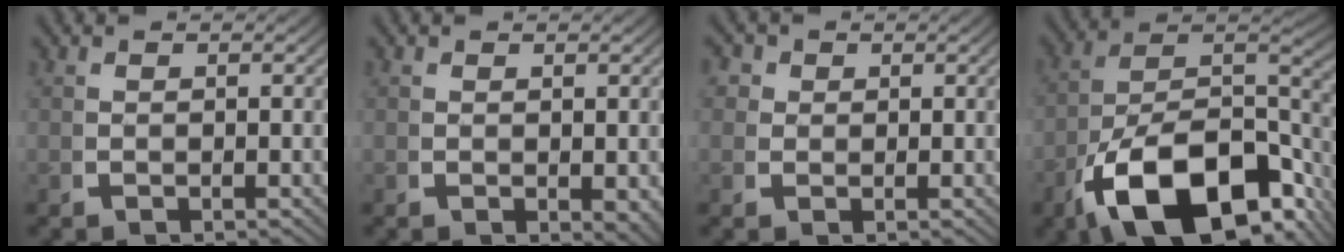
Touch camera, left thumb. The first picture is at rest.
{"total": 1.3, "force": [0.2, 0.7, 1.0], "torque": [-0.010, -0.009, 0.009]}
{"total": 2.7, "force": [0.9, 2.3, 1.0], "torque": [-0.022, -0.004, 0.013]}
{"total": 17.2, "force": [-4.5, 10.6, 12.8], "torque": [-0.245, -0.061, -0.041]}